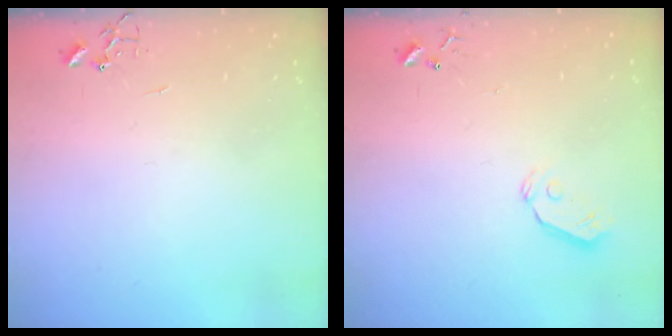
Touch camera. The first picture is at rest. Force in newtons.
{"total": 5.8, "press": 5.8, "slide": 0.5}